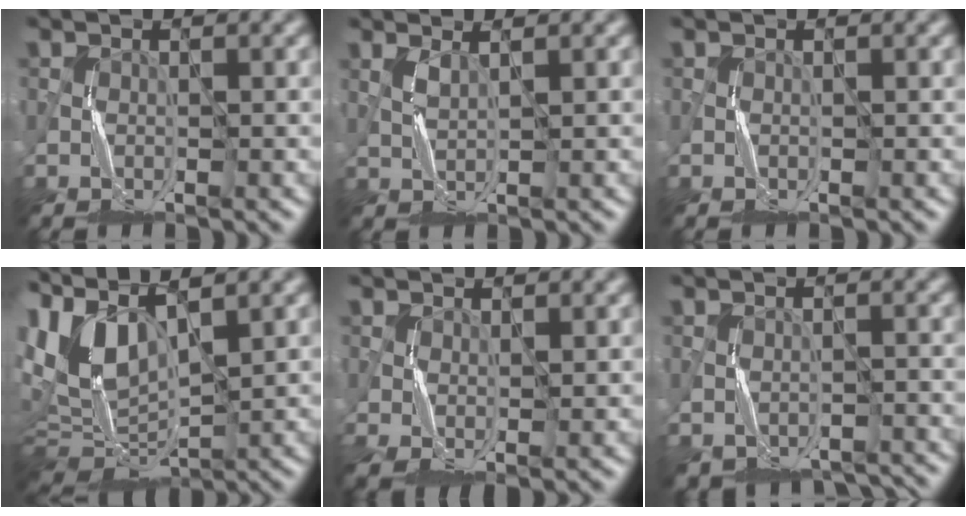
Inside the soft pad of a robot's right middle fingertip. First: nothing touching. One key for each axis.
{"total": 0.7, "fx": 0.6, "fy": 0.0, "fz": 0.3, "tx": -0.017, "ty": -0.001, "tz": 0.016}
{"total": 0.0}
{"total": 9.6, "fx": 3.0, "fy": 5.1, "fz": 7.6, "tx": -0.175, "ty": 0.003, "tz": 0.058}
{"total": 2.4, "fx": 0.2, "fy": 1.2, "fz": 2.1, "tx": -0.056, "ty": -0.002, "tz": 0.005}
{"total": 4.8, "fx": -3.8, "fy": 2.7, "fz": 1.2, "tx": -0.005, "ty": 0.000, "tz": -0.054}